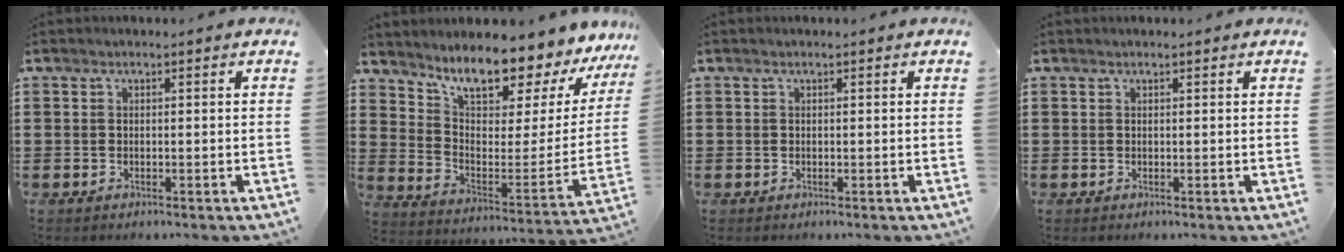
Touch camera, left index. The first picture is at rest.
{"total": 9.1, "force": [8.3, 1.5, 3.2], "torque": [-0.074, -0.080, 0.136]}
{"total": 0.0}
{"total": 0.0}